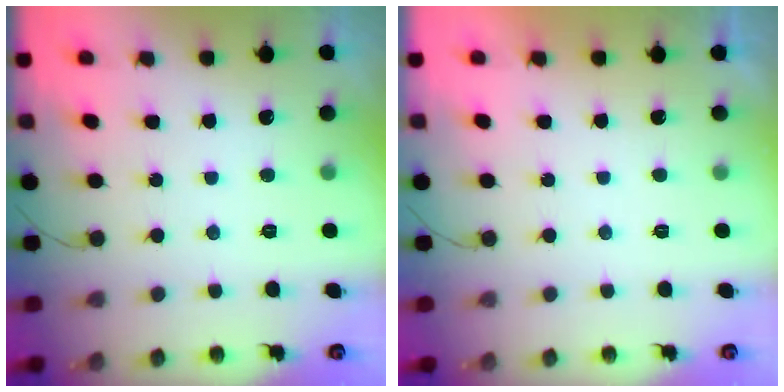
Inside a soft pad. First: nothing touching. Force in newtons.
{"total": 2.1, "press": 2.1, "slide": 0.4}